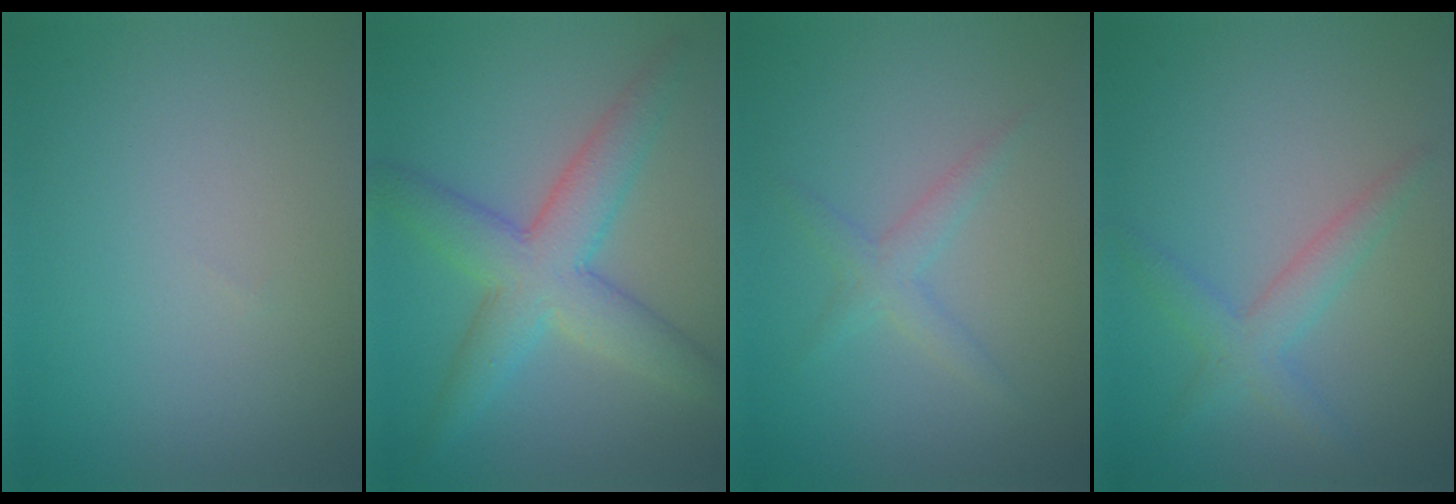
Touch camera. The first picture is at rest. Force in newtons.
{"total": 6.3, "press": 6.3, "slide": 0.3}
{"total": 1.8, "press": 1.8, "slide": 0.2}
{"total": 2.6, "press": 2.6, "slide": 0.1}